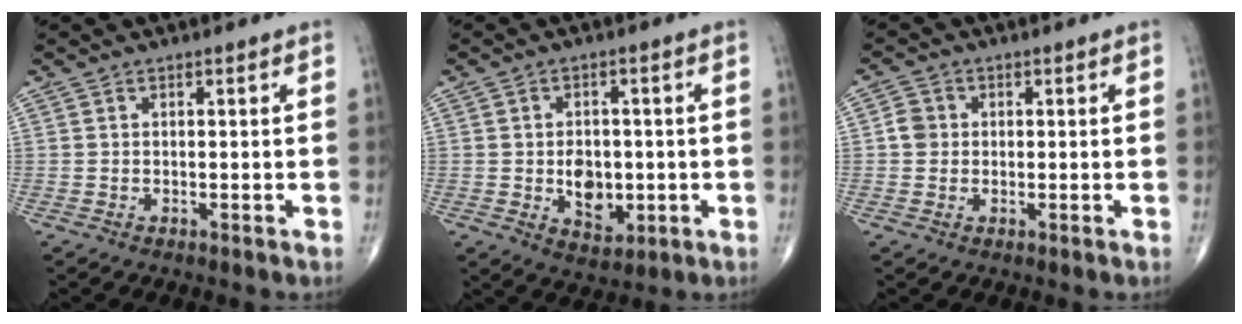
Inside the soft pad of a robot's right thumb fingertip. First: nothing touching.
{"total": 7.4, "force": [-0.8, 5.2, 5.2], "torque": [-0.052, -0.003, -0.003]}
{"total": 3.1, "force": [0.1, 2.8, 1.2], "torque": [-0.008, 0.007, -0.003]}